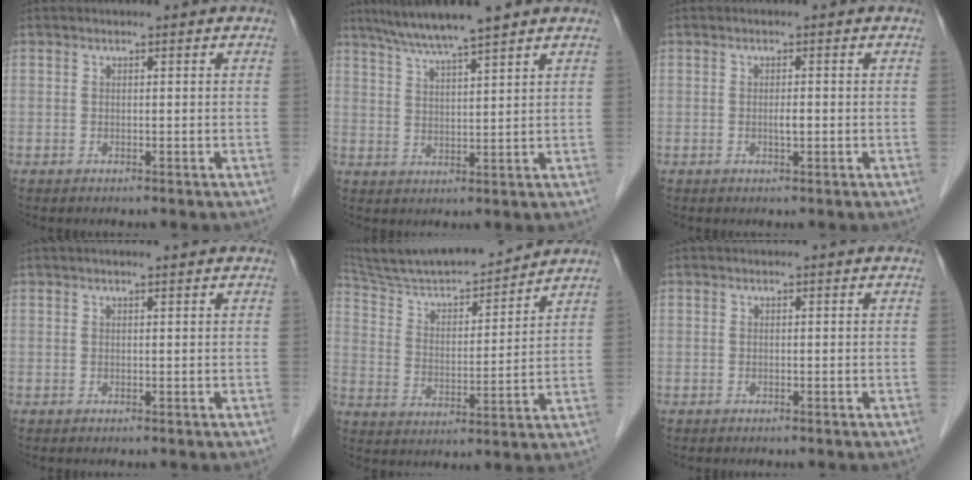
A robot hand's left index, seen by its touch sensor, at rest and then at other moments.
{"total": 7.7, "force": [6.4, -0.4, 4.4], "torque": [-0.076, 0.015, 0.113]}
{"total": 1.2, "force": [-0.5, 0.2, 1.1], "torque": [-0.021, -0.004, -0.007]}
{"total": 1.3, "force": [1.0, 0.0, 0.9], "torque": [-0.012, 0.009, 0.016]}
{"total": 17.0, "force": [15.6, 1.7, 6.6], "torque": [-0.118, 0.003, 0.264]}
{"total": 0.0}